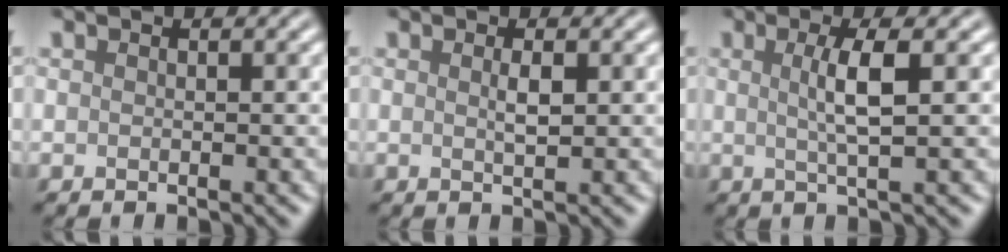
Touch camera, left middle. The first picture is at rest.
{"total": 1.2, "force": [0.3, 0.2, 1.1], "torque": [-0.022, 0.001, 0.005]}
{"total": 3.4, "force": [0.5, 0.7, 3.2], "torque": [-0.056, 0.001, 0.006]}